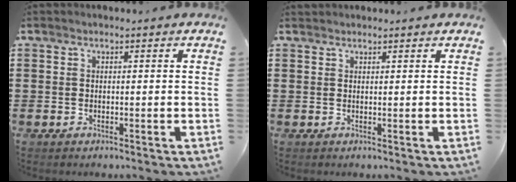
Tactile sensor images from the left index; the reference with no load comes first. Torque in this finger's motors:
{"motor_torque": [0.04, -0.11, -0.07, -0.01]}